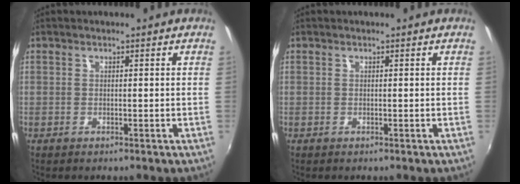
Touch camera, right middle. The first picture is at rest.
{"total": 0.0}